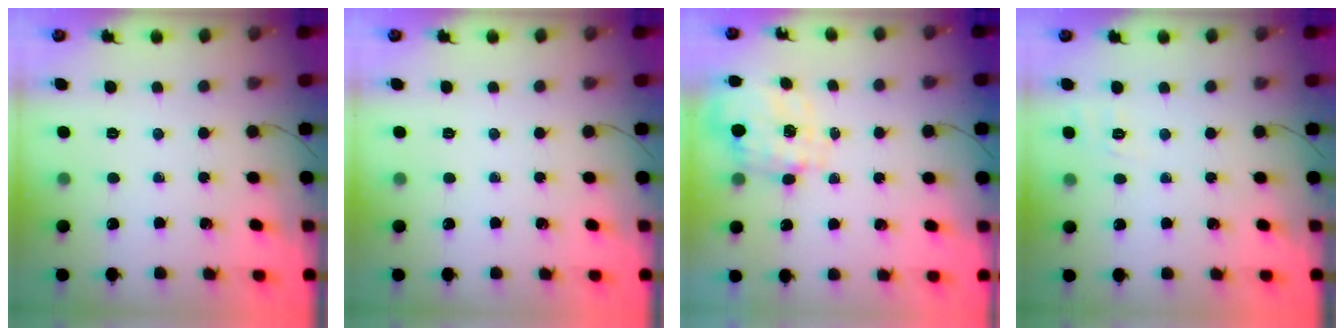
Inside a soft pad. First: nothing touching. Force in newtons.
{"total": 0.0}
{"total": 2.8, "press": 2.6, "slide": 1.1}
{"total": 1.8, "press": 0.1, "slide": 1.8}